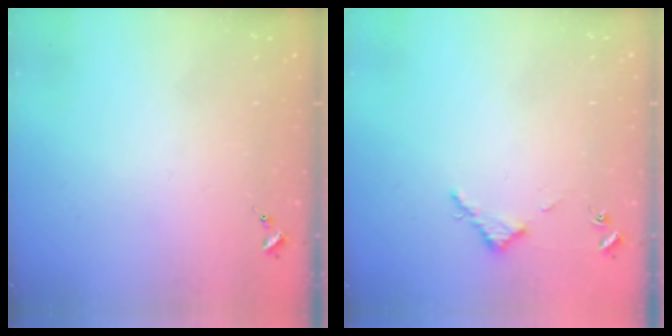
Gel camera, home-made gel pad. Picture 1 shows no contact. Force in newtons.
{"total": 2.8, "press": 2.8, "slide": 0.3}